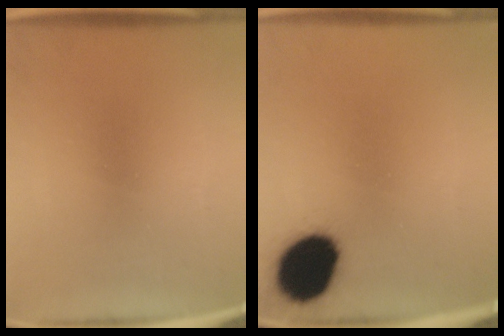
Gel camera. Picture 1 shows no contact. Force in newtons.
{"total": 15.6}